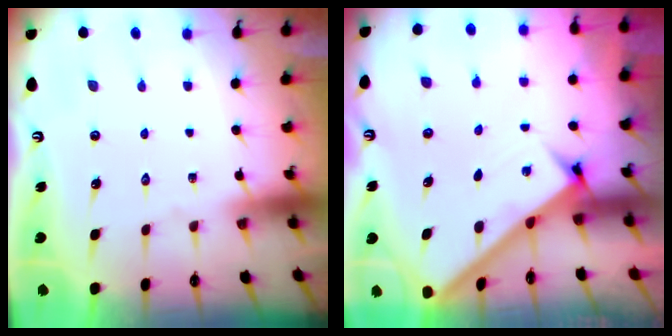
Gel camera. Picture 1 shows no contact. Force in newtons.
{"total": 2.5, "press": 2.5, "slide": 0.3}